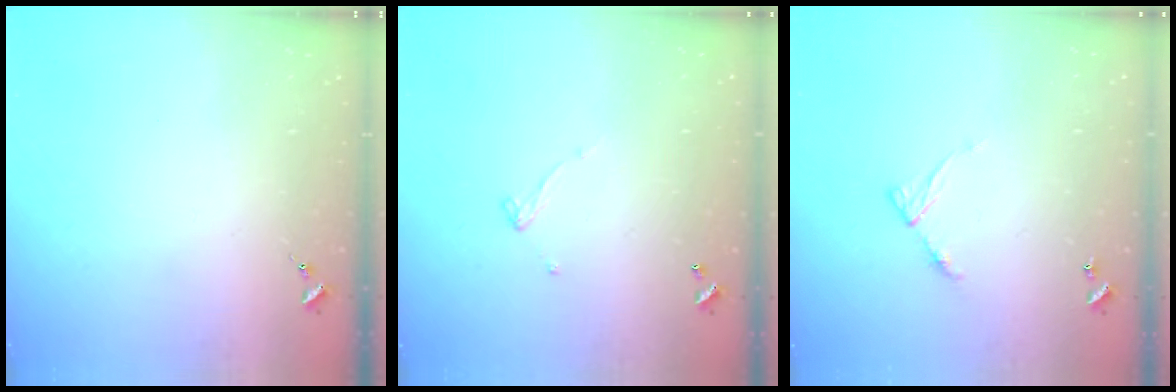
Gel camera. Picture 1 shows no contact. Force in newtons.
{"total": 5.0, "press": 5.0, "slide": 0.4}
{"total": 6.8, "press": 6.8, "slide": 0.5}